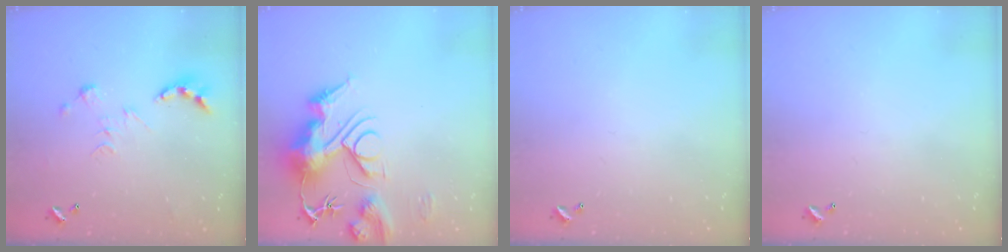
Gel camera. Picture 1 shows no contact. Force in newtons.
{"total": 15.0, "press": 14.9, "slide": 1.9}
{"total": 0.0}
{"total": 0.0}